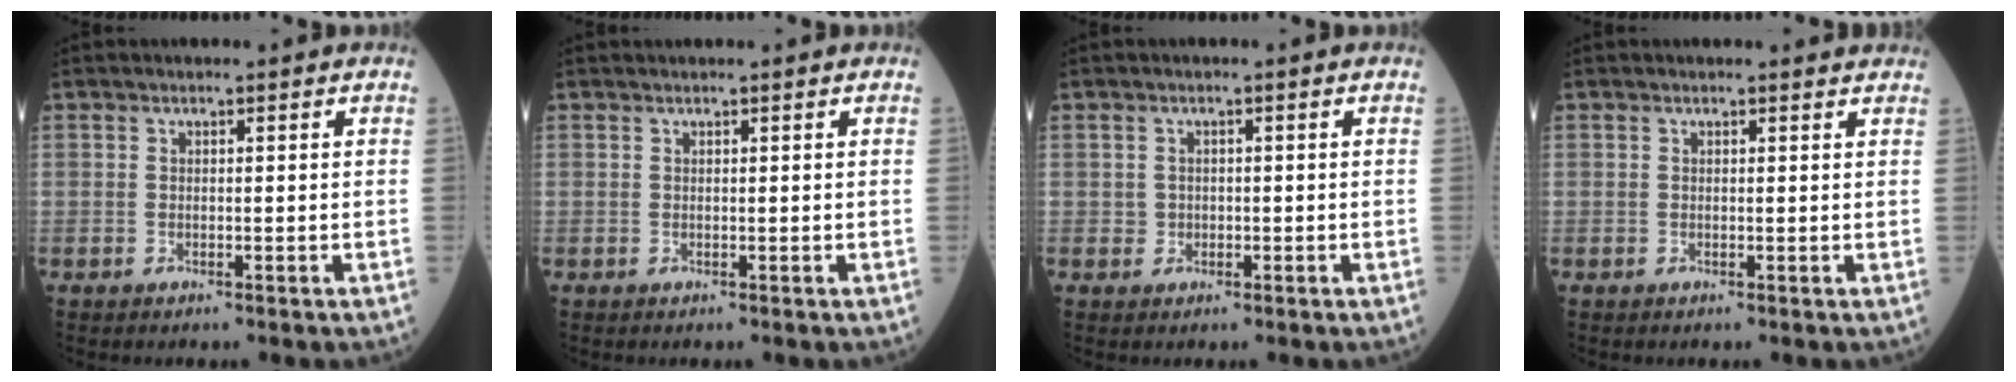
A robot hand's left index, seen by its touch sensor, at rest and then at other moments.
{"total": 0.8, "force": [0.8, -0.1, 0.2], "torque": [-0.004, 0.016, 0.019]}
{"total": 1.1, "force": [-0.2, 1.1, 0.1], "torque": [0.000, 0.003, -0.001]}
{"total": 1.8, "force": [1.8, 0.1, 0.0], "torque": [-0.007, -0.001, 0.011]}